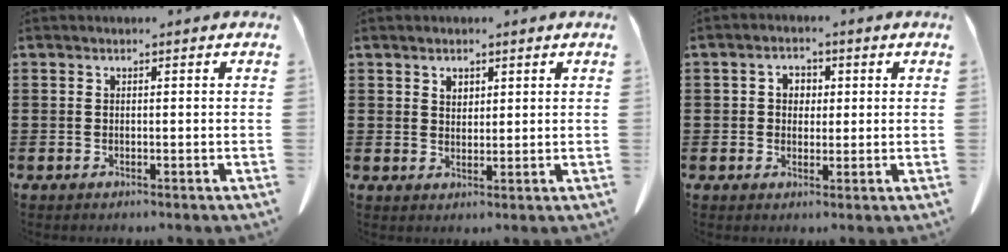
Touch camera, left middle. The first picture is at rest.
{"total": 1.8, "force": [1.4, 1.0, 0.5], "torque": [-0.005, -0.001, 0.024]}
{"total": 2.7, "force": [0.4, 2.4, 1.3], "torque": [-0.034, 0.011, 0.003]}